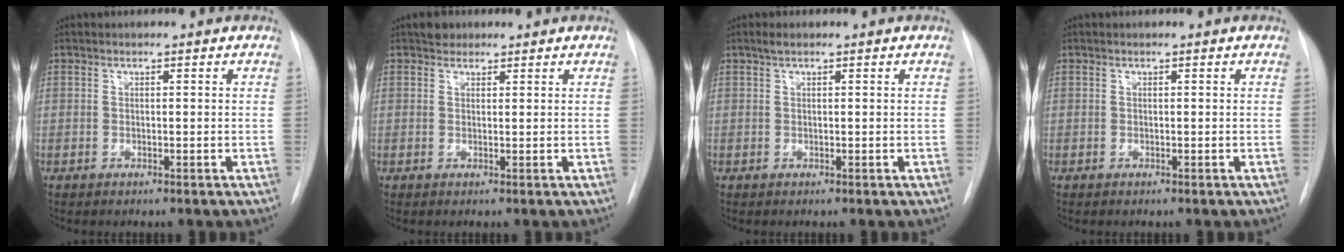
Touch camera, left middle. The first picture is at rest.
{"total": 1.8, "force": [1.4, 1.1, 0.2], "torque": [-0.003, 0.005, 0.018]}
{"total": 0.9, "force": [0.7, 0.2, 0.6], "torque": [-0.017, 0.009, 0.013]}
{"total": 0.0}